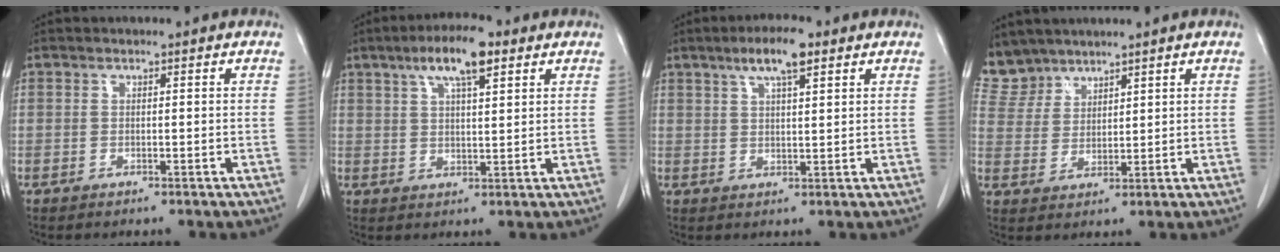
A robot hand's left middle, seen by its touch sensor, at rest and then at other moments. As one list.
[{"total": 8.0, "force": [4.6, 1.7, 6.4], "torque": [-0.118, 0.016, 0.076]}, {"total": 6.2, "force": [3.7, 1.1, 4.8], "torque": [-0.090, 0.010, 0.061]}, {"total": 5.2, "force": [4.8, 1.8, -0.5], "torque": [0.007, 0.004, 0.108]}]